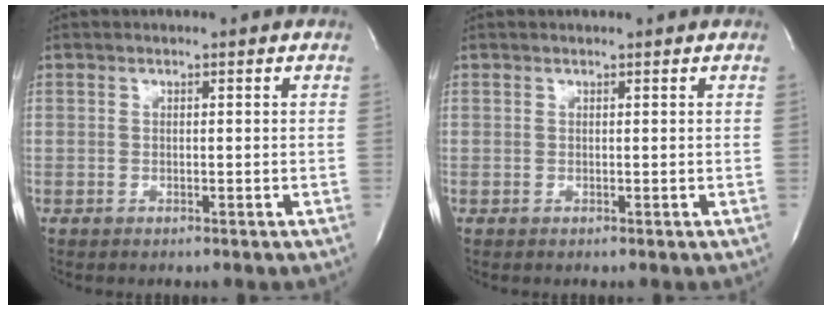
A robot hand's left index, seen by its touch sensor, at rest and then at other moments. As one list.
[{"total": 1.2, "force": [1.2, 0.1, 0.3], "torque": [-0.008, 0.007, 0.016]}]